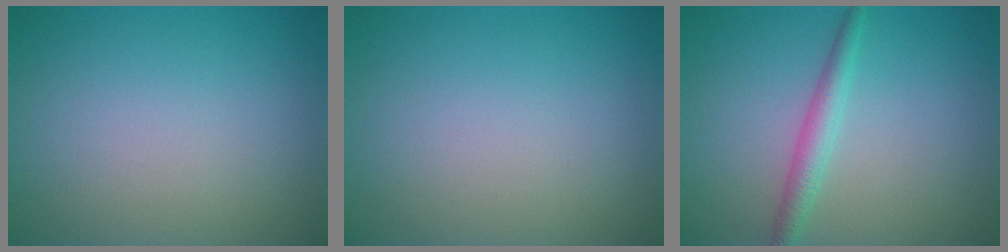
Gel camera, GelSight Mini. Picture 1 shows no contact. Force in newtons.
{"total": 0.0}
{"total": 2.3, "press": 2.3, "slide": 0.0}